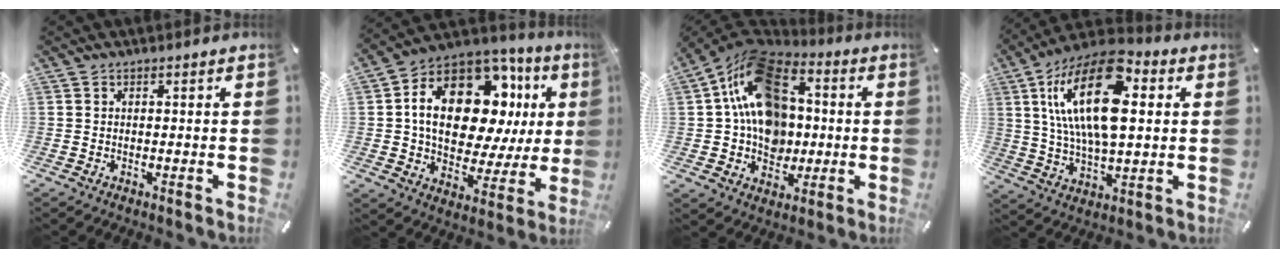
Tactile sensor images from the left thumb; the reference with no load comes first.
{"total": 22.0, "force": [5.8, 13.6, 16.3], "torque": [-0.267, -0.034, 0.096]}
{"total": 18.8, "force": [2.4, 14.8, 11.4], "torque": [-0.209, -0.008, 0.043]}
{"total": 22.1, "force": [6.7, 11.1, 17.9], "torque": [-0.356, -0.013, 0.103]}